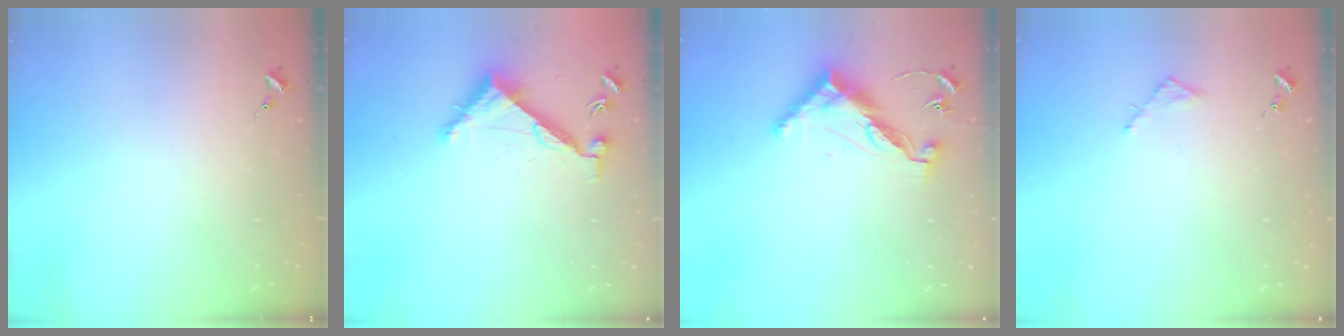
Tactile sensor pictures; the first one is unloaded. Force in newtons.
{"total": 6.9, "press": 6.9, "slide": 0.3}
{"total": 11.6, "press": 11.6, "slide": 0.4}
{"total": 2.5, "press": 2.5, "slide": 0.2}